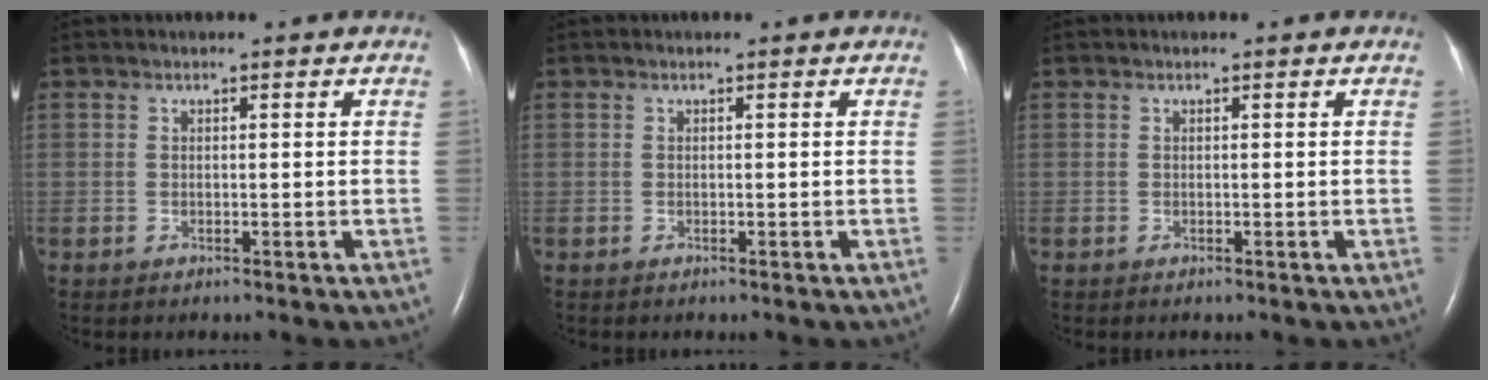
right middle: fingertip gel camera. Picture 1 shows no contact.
{"total": 0.0}
{"total": 0.0}